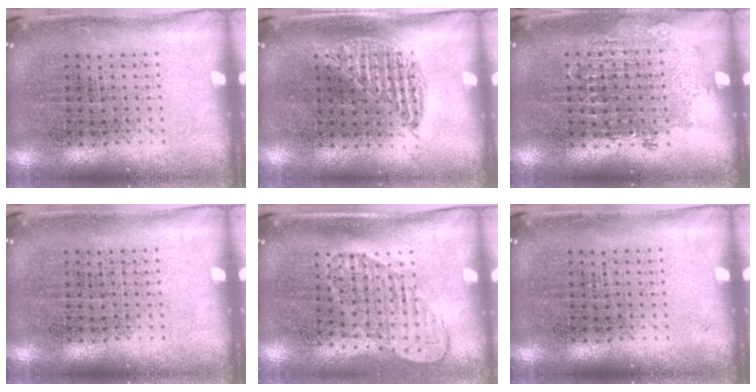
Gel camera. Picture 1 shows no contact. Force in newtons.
{"total": 0.9, "press": 0.8, "slide": 0.4}
{"total": 0.5, "press": 0.5, "slide": 0.1}
{"total": 0.0}
{"total": 1.4, "press": 1.1, "slide": 0.9}
{"total": 0.0}